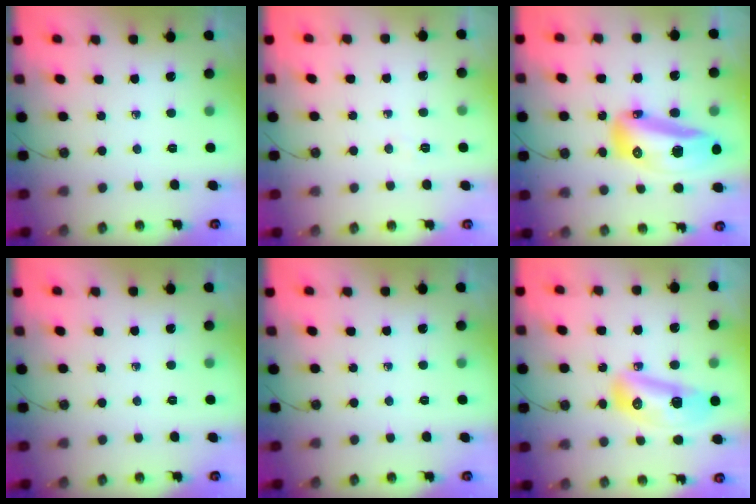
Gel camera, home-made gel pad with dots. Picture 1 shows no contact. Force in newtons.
{"total": 3.1, "press": 3.0, "slide": 0.7}
{"total": 28.5, "press": 22.7, "slide": 17.3}
{"total": 0.0}
{"total": 0.0}
{"total": 13.7, "press": 13.6, "slide": 1.7}